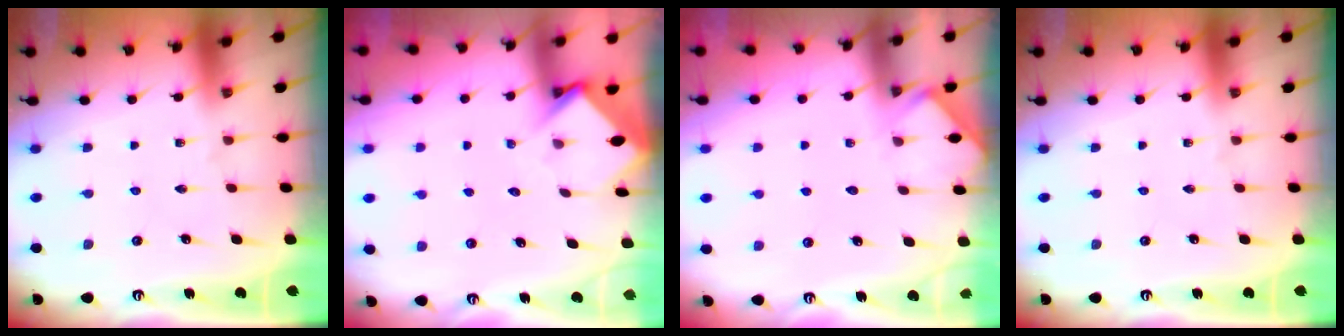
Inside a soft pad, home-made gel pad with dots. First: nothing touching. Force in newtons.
{"total": 3.6, "press": 3.6, "slide": 0.2}
{"total": 2.6, "press": 2.6, "slide": 0.4}
{"total": 0.0}